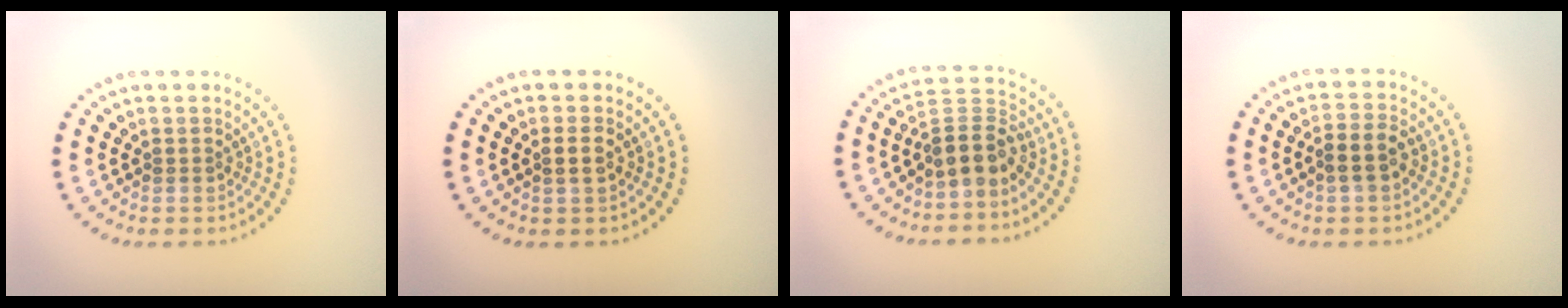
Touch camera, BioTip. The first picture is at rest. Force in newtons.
{"total": 1.1, "press": 1.0, "slide": 0.5}
{"total": 3.9, "press": 3.2, "slide": 2.1}
{"total": 2.6, "press": 2.4, "slide": 1.0}